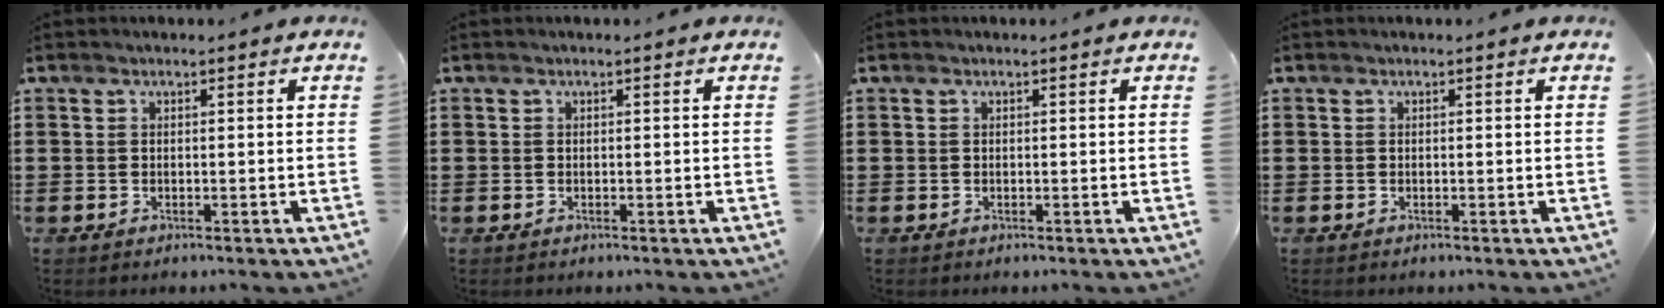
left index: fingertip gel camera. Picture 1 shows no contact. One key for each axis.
{"total": 0.0}
{"total": 0.0}
{"total": 0.0}